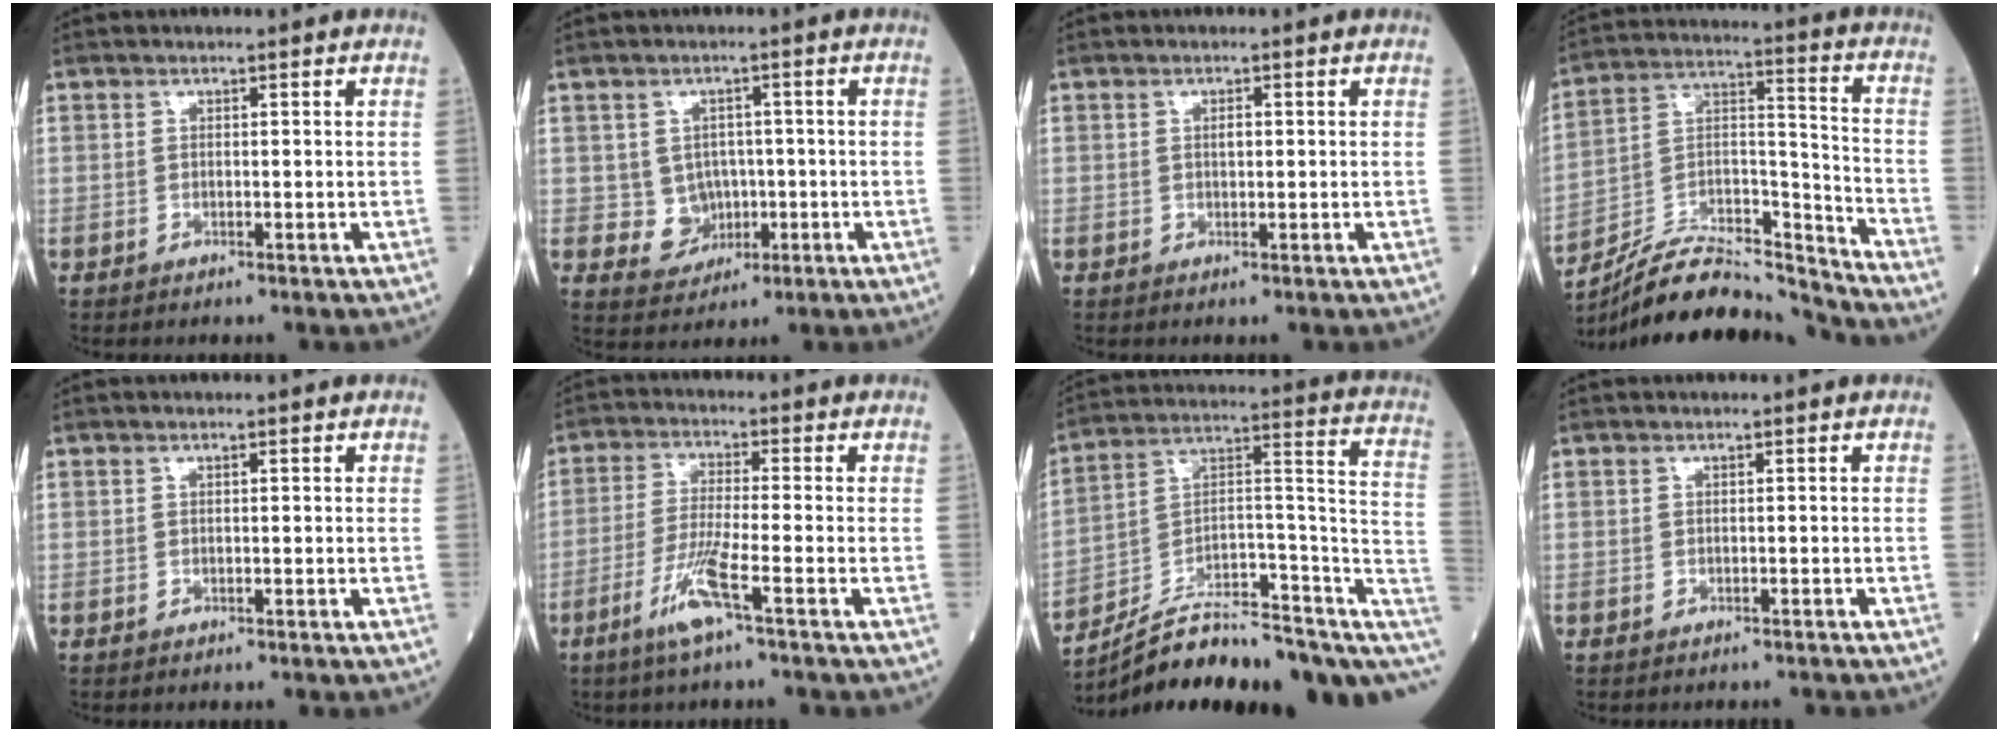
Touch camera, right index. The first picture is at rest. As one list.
[{"total": 4.3, "force": [-0.2, 4.0, 1.5], "torque": [-0.017, 0.008, 0.005]}, {"total": 1.1, "force": [0.2, 0.4, 1.0], "torque": [-0.018, 0.000, 0.004]}, {"total": 17.0, "force": [-16.3, 1.9, 4.1], "torque": [-0.066, 0.043, -0.284]}, {"total": 0.0}, {"total": 6.7, "force": [-3.5, -0.9, 5.6], "torque": [-0.117, -0.014, -0.073]}, {"total": 20.7, "force": [-14.4, 5.2, 14.0], "torque": [-0.154, 0.057, -0.218]}, {"total": 1.7, "force": [-1.6, 0.4, 0.4], "torque": [-0.008, -0.003, -0.021]}]